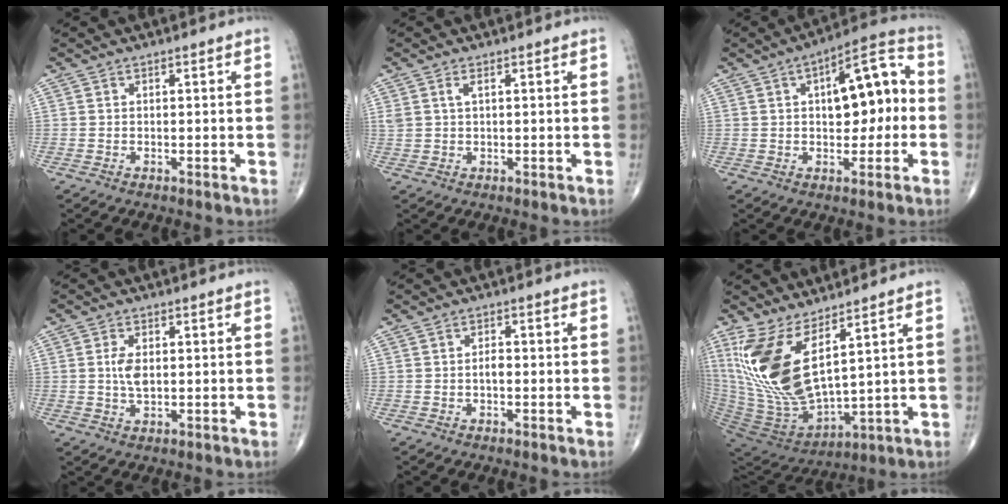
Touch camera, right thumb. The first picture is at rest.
{"total": 1.9, "force": [0.9, 0.8, 1.5], "torque": [-0.038, 0.006, 0.022]}
{"total": 13.7, "force": [1.4, 6.5, 11.9], "torque": [-0.138, 0.035, 0.014]}
{"total": 3.9, "force": [0.4, 2.0, 3.3], "torque": [-0.065, -0.004, 0.009]}
{"total": 1.5, "force": [-0.3, 0.8, 1.3], "torque": [-0.017, 0.003, -0.007]}
{"total": 16.9, "force": [7.6, 5.9, 13.8], "torque": [-0.288, -0.059, 0.172]}